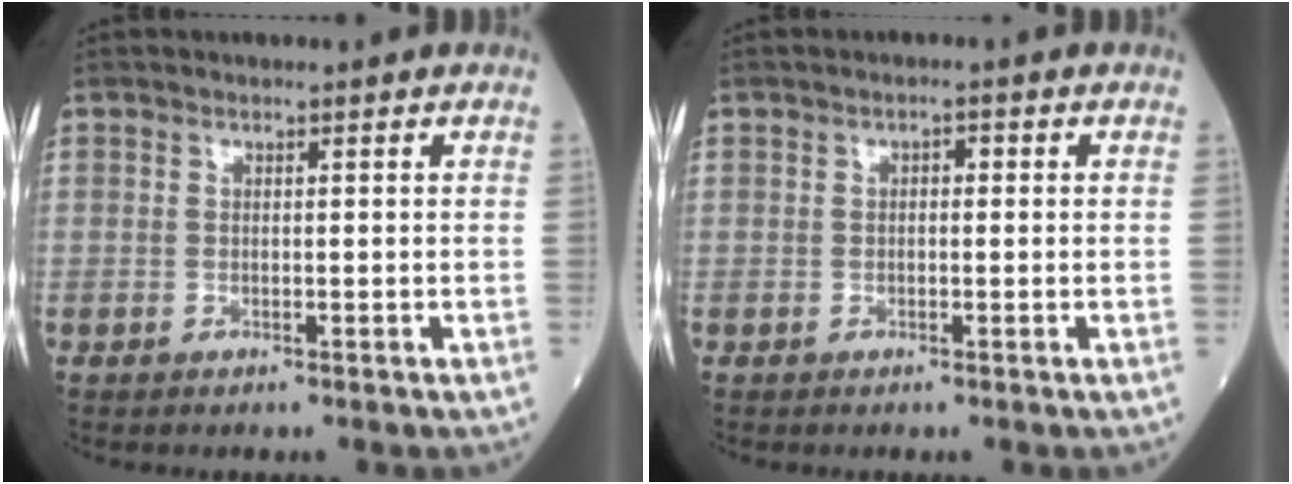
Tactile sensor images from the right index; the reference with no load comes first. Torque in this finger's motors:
{"motor_torque": [-0.06, -0.05, -0.01, 0.01]}